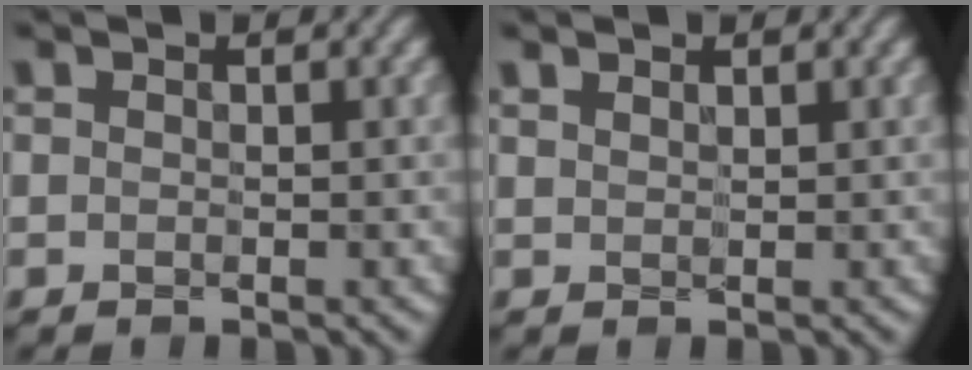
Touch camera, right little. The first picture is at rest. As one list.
[{"total": 1.4, "force": [1.0, 0.7, 0.6], "torque": [-0.014, 0.004, 0.014]}]